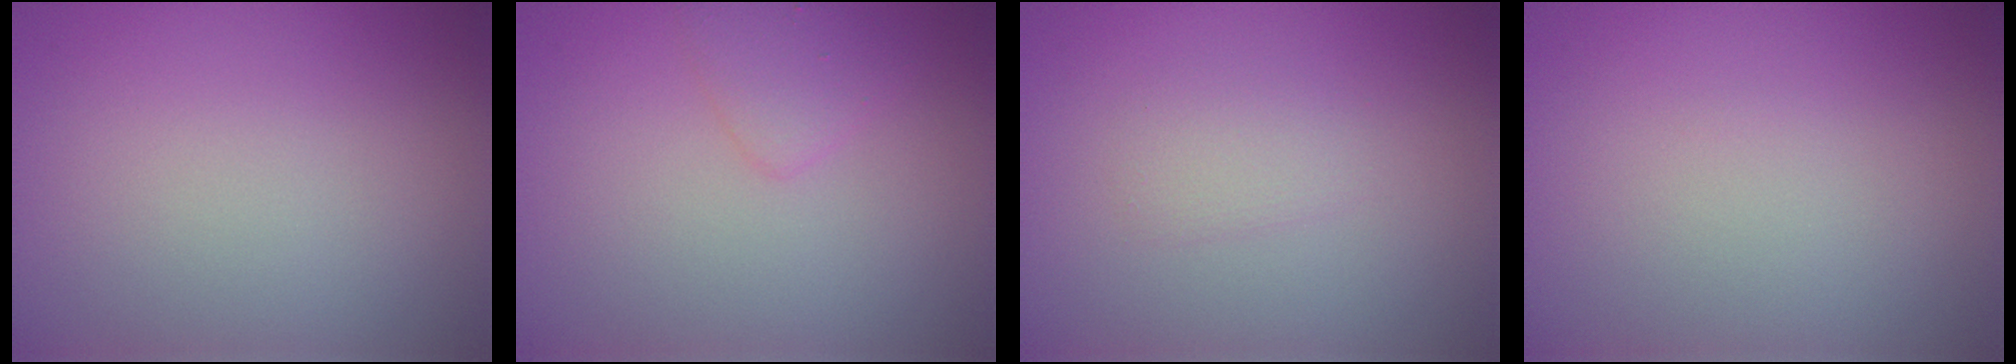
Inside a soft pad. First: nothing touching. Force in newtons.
{"total": 1.7, "press": 1.6, "slide": 0.1}
{"total": 1.3, "press": 1.3, "slide": 0.0}
{"total": 0.0}